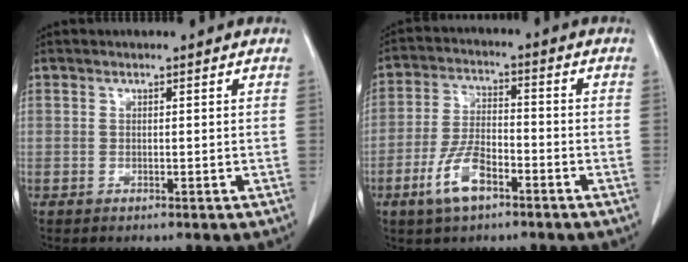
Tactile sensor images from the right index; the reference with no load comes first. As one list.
[{"total": 8.0, "force": [-4.3, 2.9, 6.0], "torque": [-0.136, -0.003, -0.081]}]